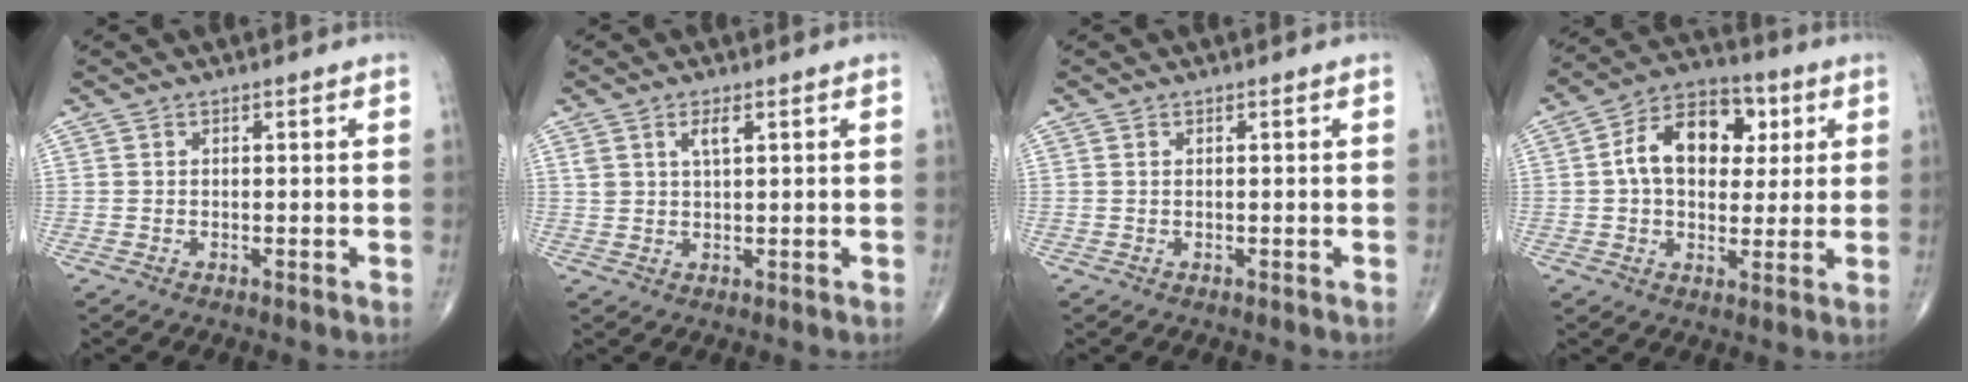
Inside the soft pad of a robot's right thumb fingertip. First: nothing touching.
{"total": 3.7, "force": [1.8, 1.4, 2.9], "torque": [-0.052, -0.006, 0.036]}
{"total": 0.0}
{"total": 14.6, "force": [3.1, 9.8, 10.4], "torque": [-0.134, 0.013, 0.041]}